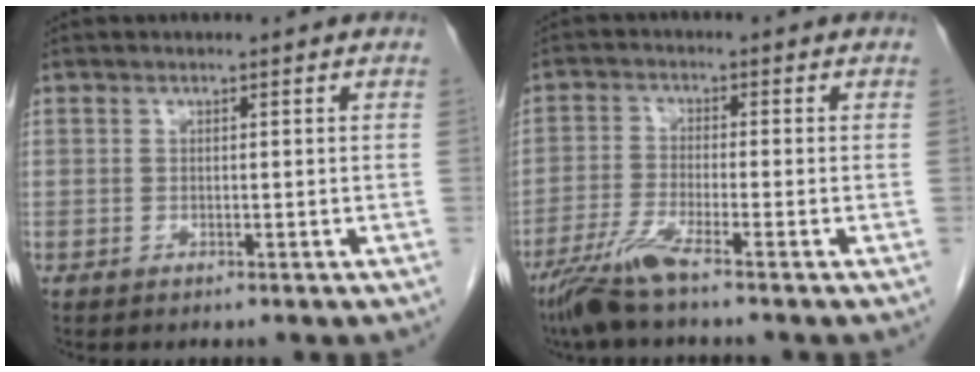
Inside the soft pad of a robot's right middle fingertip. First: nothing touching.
{"total": 6.0, "force": [-4.5, -0.5, 4.0], "torque": [-0.087, -0.022, -0.094]}